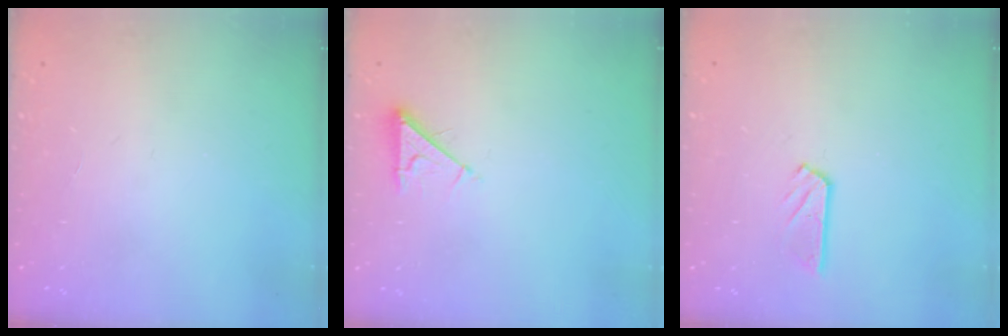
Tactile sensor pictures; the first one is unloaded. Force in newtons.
{"total": 4.5, "press": 4.5, "slide": 0.7}
{"total": 4.6, "press": 4.5, "slide": 0.5}